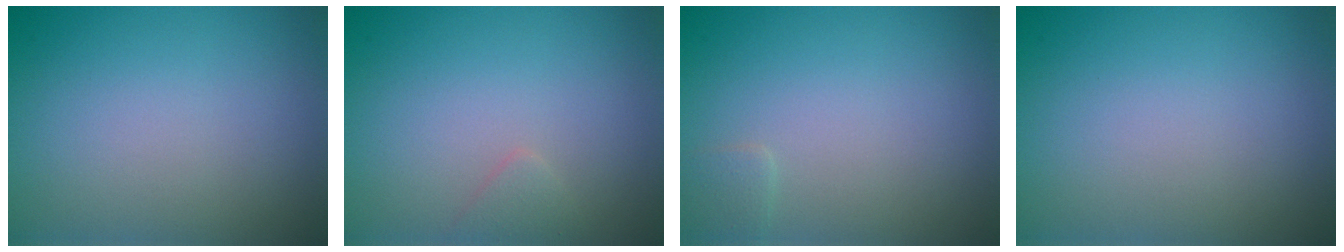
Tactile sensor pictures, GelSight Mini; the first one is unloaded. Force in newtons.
{"total": 0.9, "press": 0.9, "slide": 0.1}
{"total": 0.8, "press": 0.8, "slide": 0.1}
{"total": 0.0}